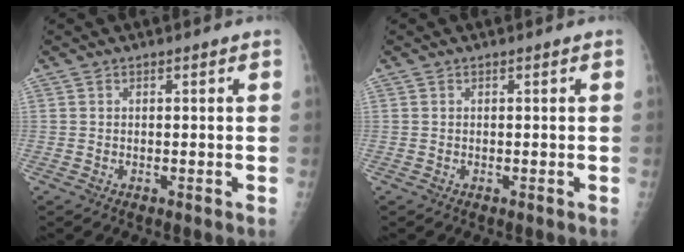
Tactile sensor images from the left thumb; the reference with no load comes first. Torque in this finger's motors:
{"motor_torque": [-0.28, 0.31, -0.34, -0.14, 0.00]}